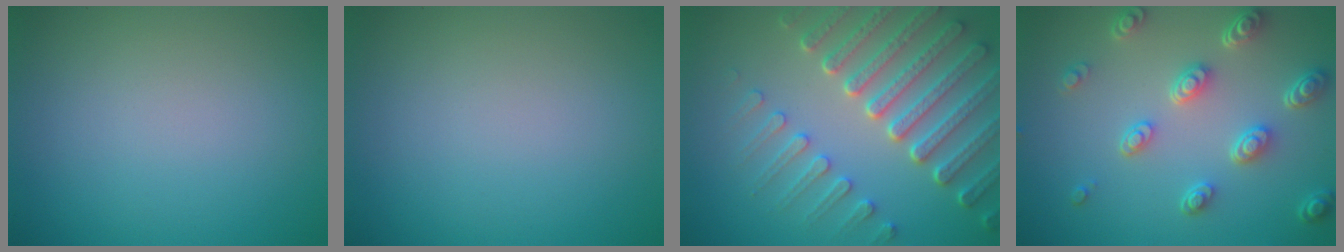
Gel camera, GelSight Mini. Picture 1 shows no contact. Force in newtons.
{"total": 0.0}
{"total": 7.4, "press": 5.7, "slide": 4.7}
{"total": 4.9, "press": 3.7, "slide": 3.2}